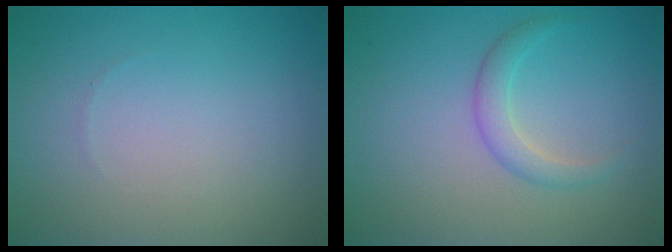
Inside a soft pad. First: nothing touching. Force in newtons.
{"total": 1.9, "press": 1.9, "slide": 0.2}